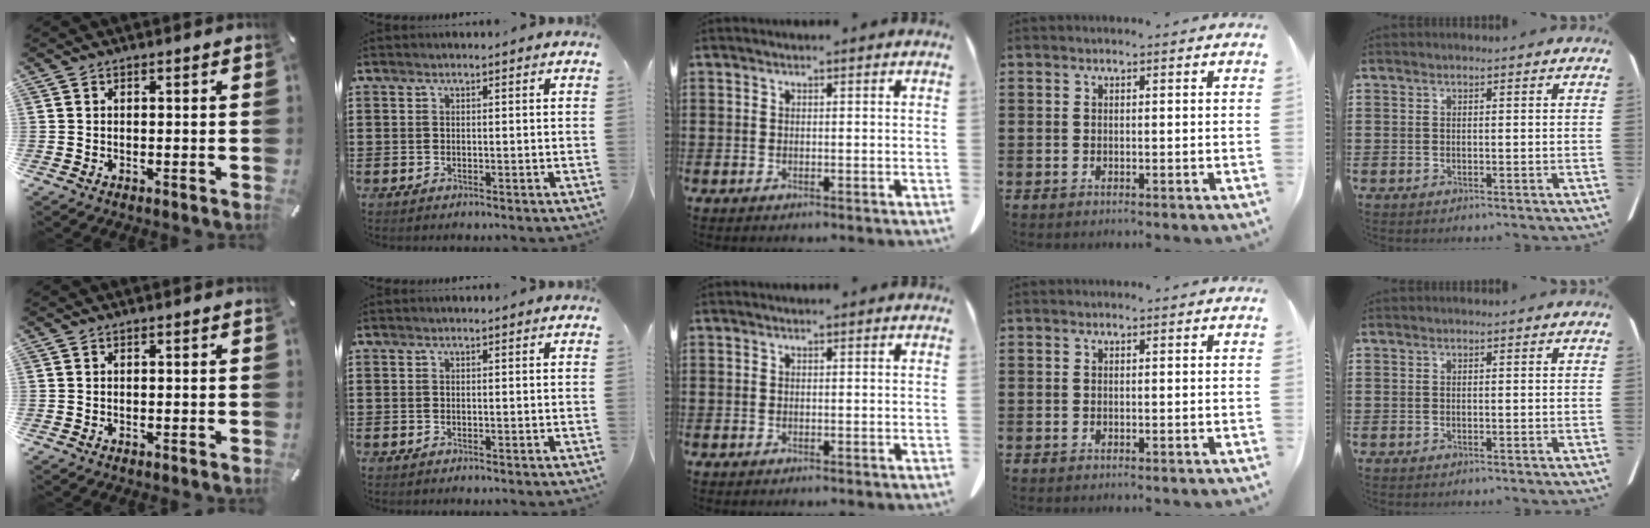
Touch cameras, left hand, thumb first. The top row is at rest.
{}